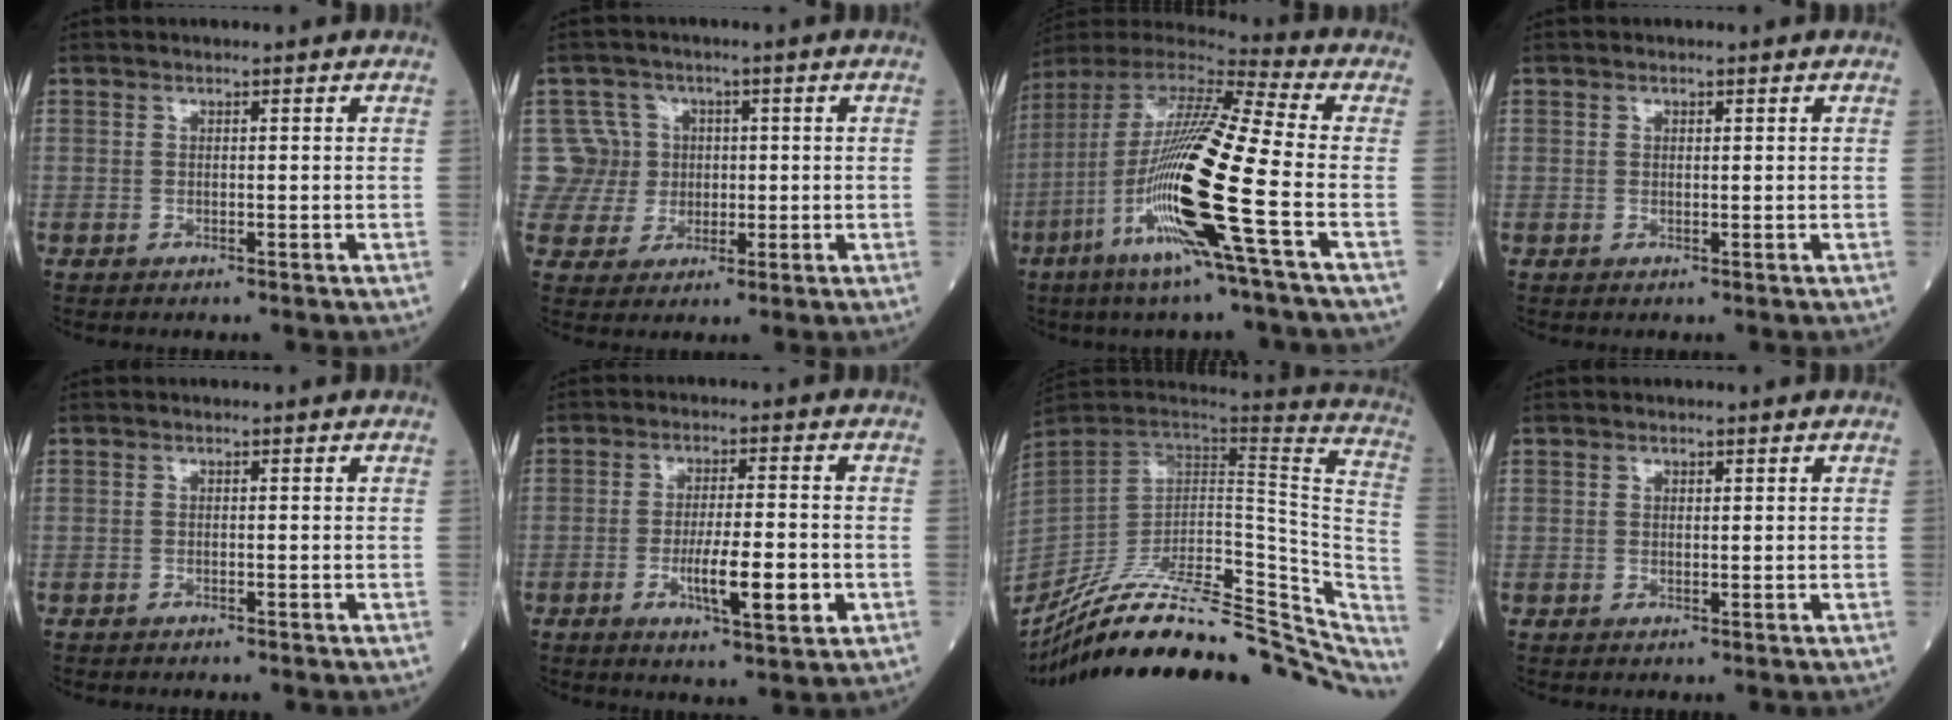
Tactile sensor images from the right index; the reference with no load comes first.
{"total": 7.4, "force": [1.1, 7.3, 0.6], "torque": [-0.017, 0.028, 0.029]}
{"total": 23.1, "force": [-6.9, 0.7, 22.0], "torque": [-0.469, -0.041, -0.143]}
{"total": 0.9, "force": [0.3, 0.7, 0.5], "torque": [-0.019, 0.007, 0.008]}
{"total": 1.5, "force": [-1.0, 0.9, 0.6], "torque": [-0.024, -0.002, -0.013]}
{"total": 8.9, "force": [-2.6, 1.8, 8.4], "torque": [-0.147, -0.004, -0.039]}
{"total": 36.3, "force": [-27.7, 11.2, 20.7], "torque": [-0.294, -0.034, -0.396]}
{"total": 1.2, "force": [0.4, 0.9, 0.7], "torque": [-0.023, 0.008, 0.011]}